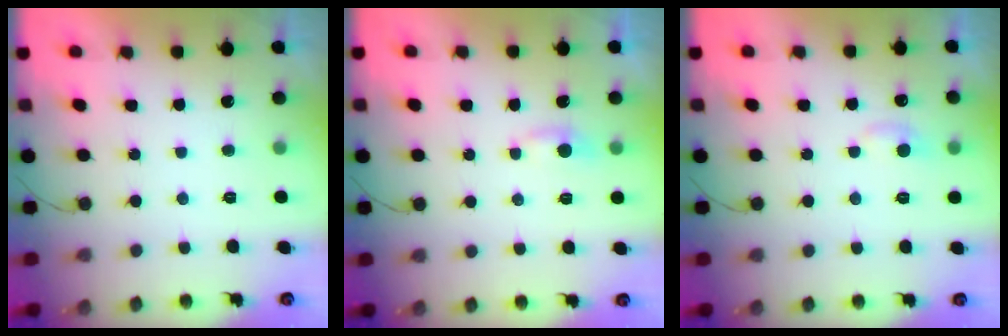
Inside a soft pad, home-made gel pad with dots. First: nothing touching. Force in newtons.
{"total": 3.3, "press": 3.3, "slide": 0.4}
{"total": 4.2, "press": 4.1, "slide": 0.5}